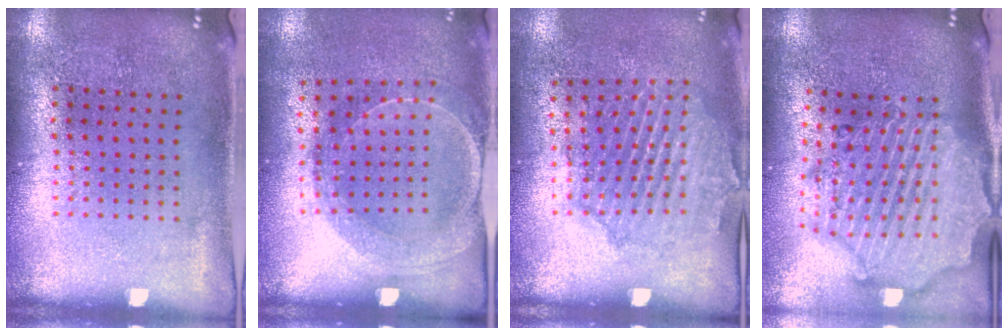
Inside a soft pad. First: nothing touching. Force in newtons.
{"total": 1.6, "press": 1.5, "slide": 0.4}
{"total": 1.6, "press": 1.5, "slide": 0.4}
{"total": 3.2, "press": 2.8, "slide": 1.6}